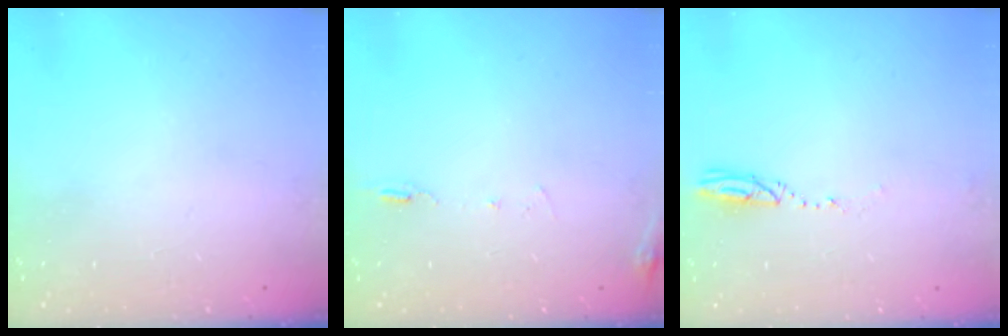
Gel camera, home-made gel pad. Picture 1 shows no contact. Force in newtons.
{"total": 8.0, "press": 7.8, "slide": 1.8}
{"total": 2.9, "press": 2.9, "slide": 0.4}